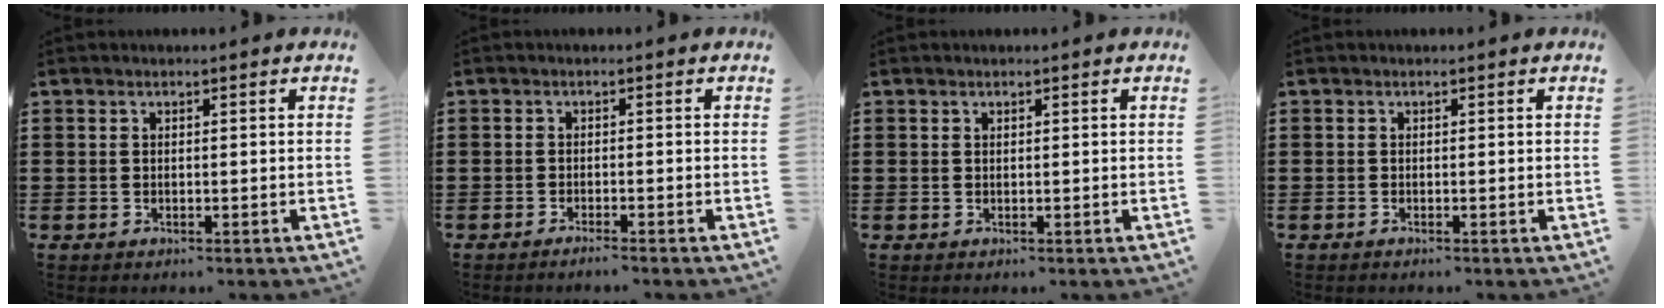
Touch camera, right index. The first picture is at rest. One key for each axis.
{"total": 1.5, "fx": -1.4, "fy": -0.3, "fz": 0.4, "tx": -0.008, "ty": -0.002, "tz": -0.027}
{"total": 0.0}
{"total": 0.6, "fx": -0.5, "fy": -0.2, "fz": 0.1, "tx": -0.003, "ty": -0.003, "tz": -0.010}